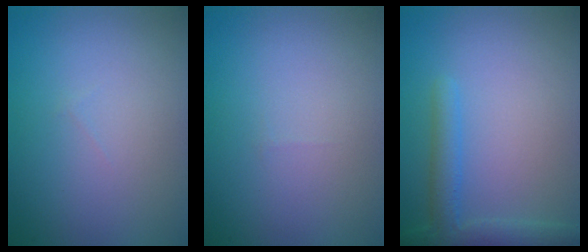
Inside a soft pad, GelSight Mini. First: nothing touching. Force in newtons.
{"total": 0.0}
{"total": 2.8, "press": 2.8, "slide": 0.2}